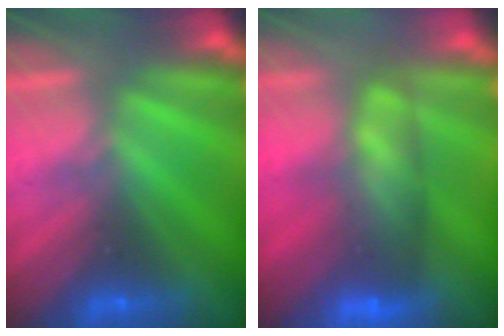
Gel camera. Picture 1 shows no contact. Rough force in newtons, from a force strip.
{"total": 7.6}